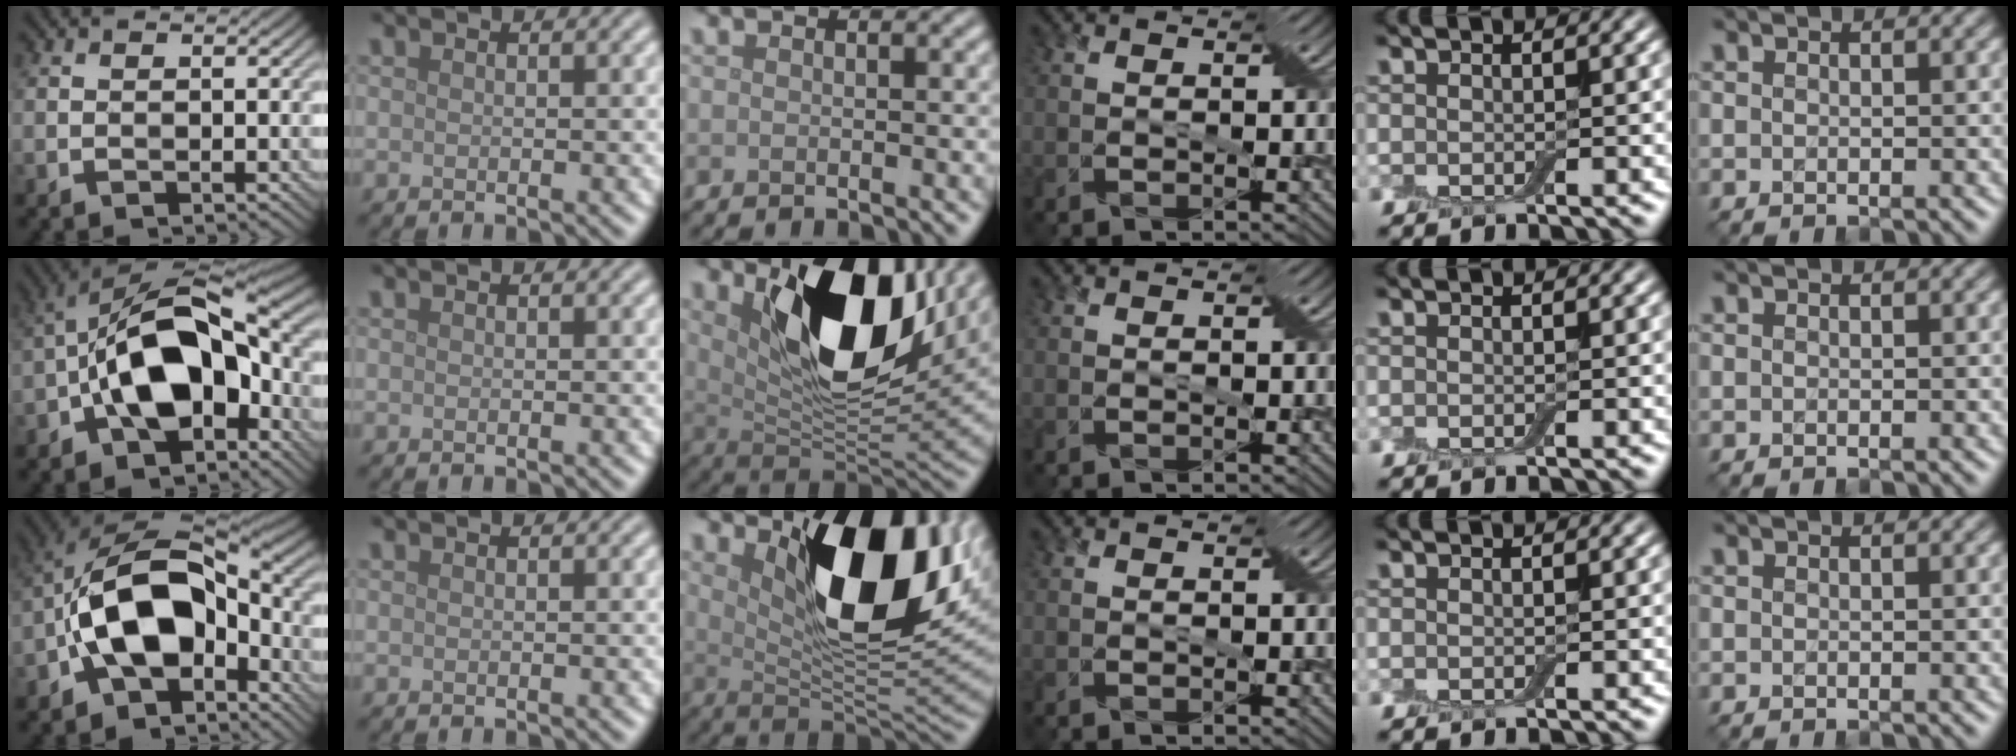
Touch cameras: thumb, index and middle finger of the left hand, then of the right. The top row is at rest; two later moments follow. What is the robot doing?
{"motion": "cut", "object": "cling film"}